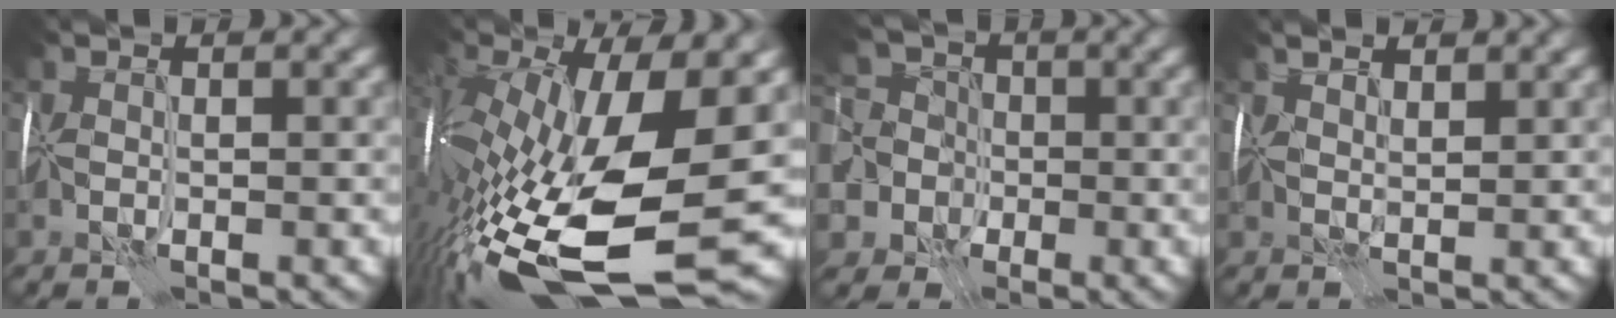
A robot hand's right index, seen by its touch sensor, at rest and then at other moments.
{"total": 17.3, "force": [-5.3, 6.4, 15.2], "torque": [-0.306, -0.042, -0.091]}
{"total": 10.9, "force": [-3.5, 9.3, 4.3], "torque": [-0.093, -0.011, -0.096]}
{"total": 1.7, "force": [1.5, 0.4, 0.6], "torque": [-0.016, 0.005, 0.025]}